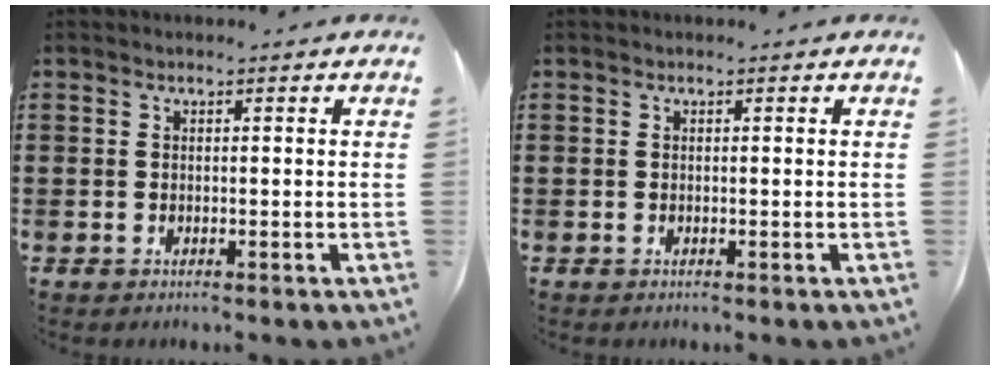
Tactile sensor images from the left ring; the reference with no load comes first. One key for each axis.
{"total": 0.0}